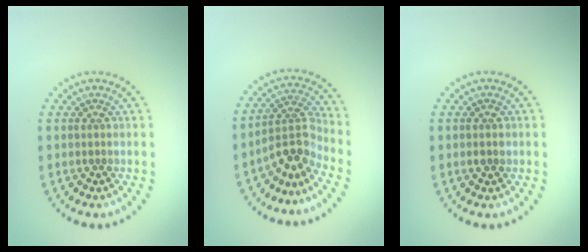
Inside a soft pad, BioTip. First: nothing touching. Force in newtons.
{"total": 3.6, "press": 2.5, "slide": 2.6}
{"total": 1.4, "press": 1.4, "slide": 0.2}